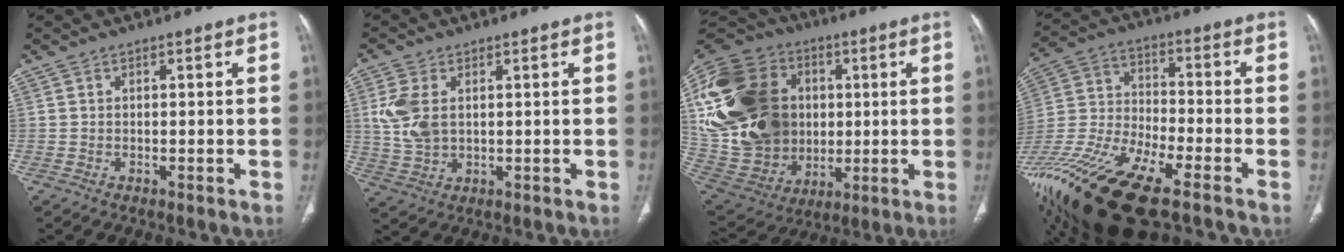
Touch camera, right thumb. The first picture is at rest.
{"total": 10.8, "force": [2.2, 6.2, 8.5], "torque": [-0.209, -0.004, 0.053]}
{"total": 35.5, "force": [5.2, 26.9, 22.7], "torque": [-0.502, 0.041, 0.114]}
{"total": 27.2, "force": [-17.5, 9.5, 18.5], "torque": [-0.461, -0.009, -0.321]}